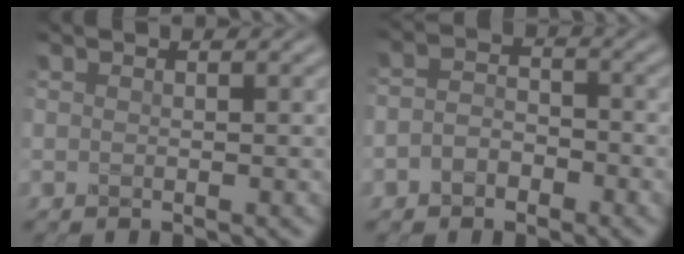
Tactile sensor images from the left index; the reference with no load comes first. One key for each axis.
{"total": 2.2, "fx": -1.2, "fy": 1.5, "fz": 1.1, "tx": -0.023, "ty": 0.007, "tz": -0.027}